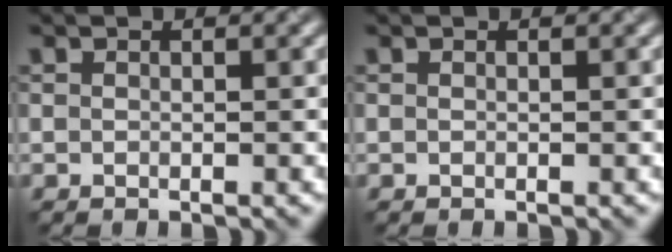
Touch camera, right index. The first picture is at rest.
{"total": 0.0}